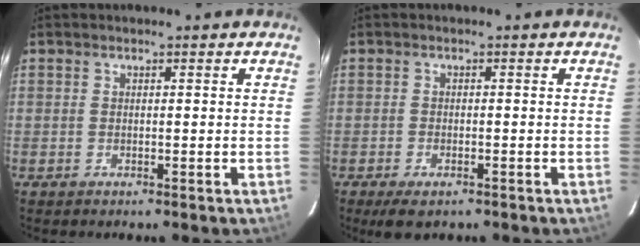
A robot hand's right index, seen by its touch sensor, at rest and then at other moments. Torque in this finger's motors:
{"motor_torque": [0.38, -0.24, 0.11, 0.01]}